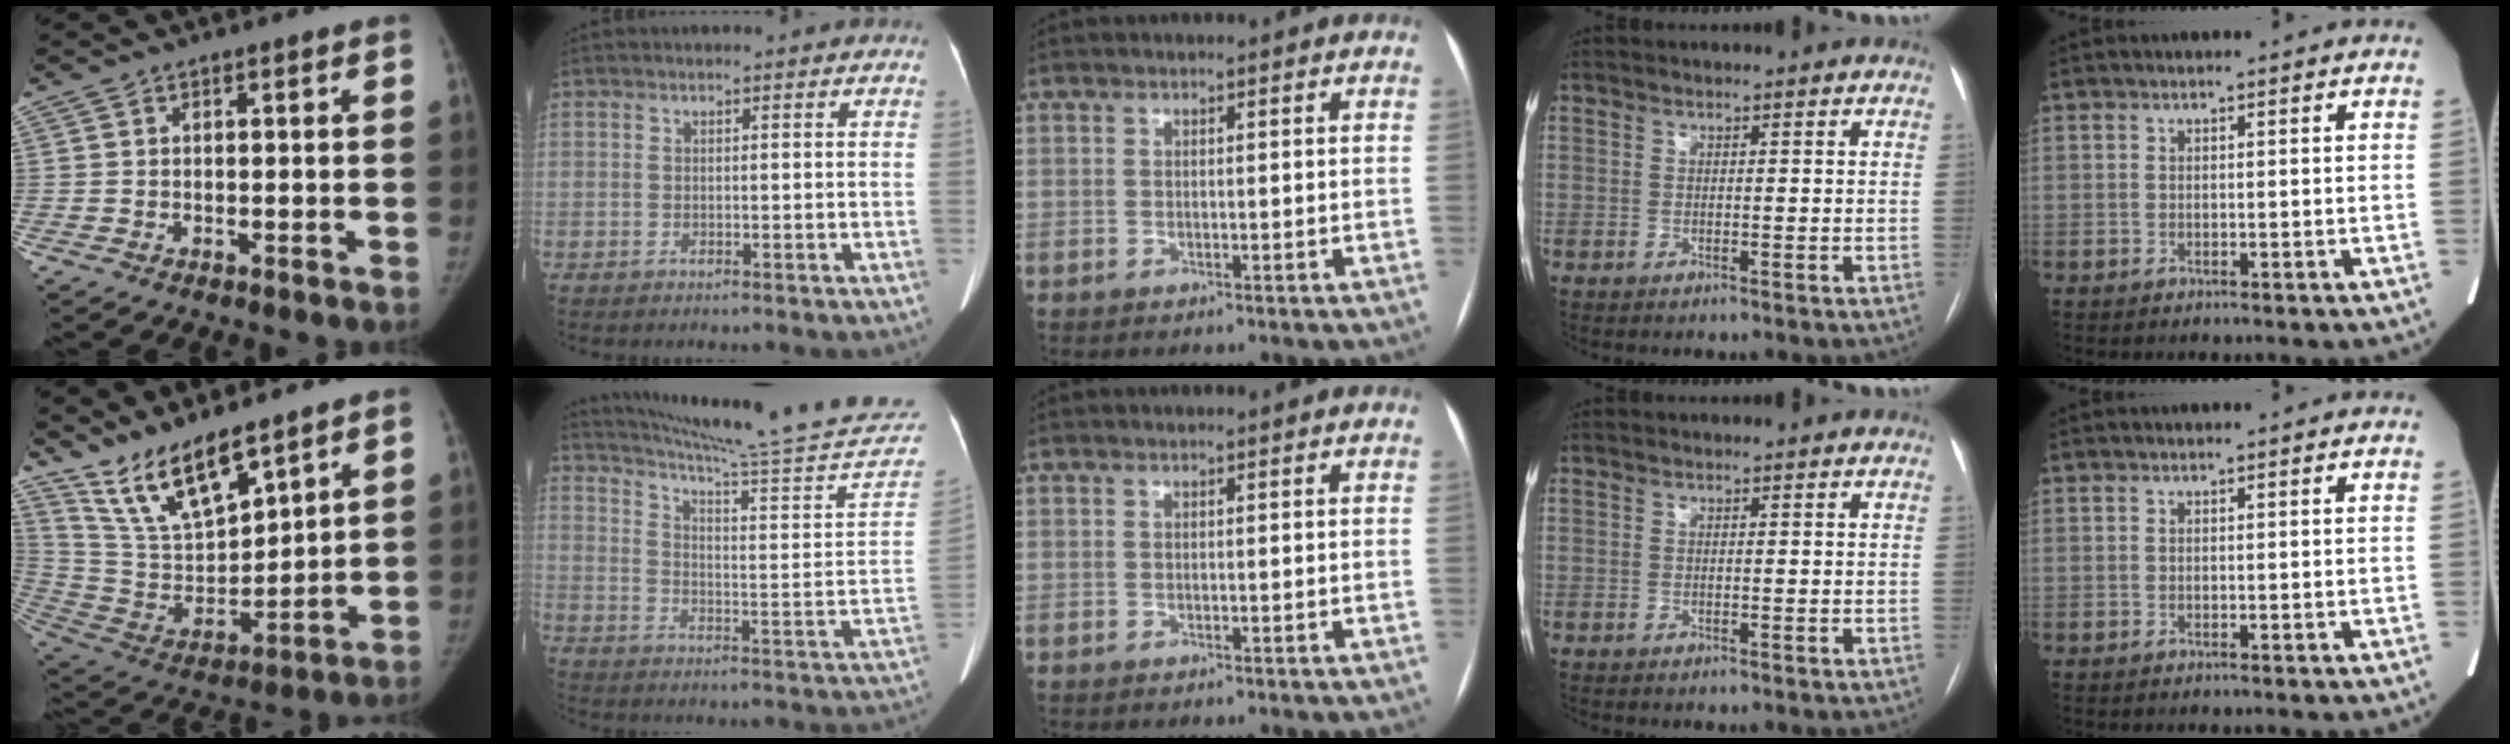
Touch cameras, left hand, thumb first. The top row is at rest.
{"thumb": {"total": 14.8, "force": [11.4, 4.6, 8.3], "torque": [-0.128, -0.063, 0.232]}, "index": {"total": 30.3, "force": [27.8, 0.3, 12.1], "torque": [-0.189, -0.122, 0.353]}}